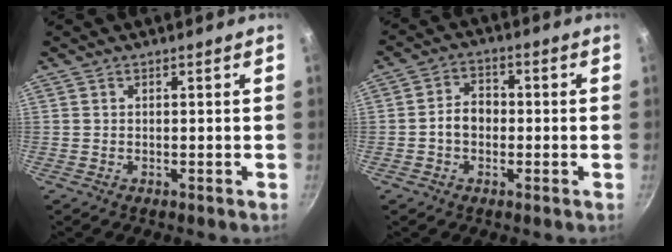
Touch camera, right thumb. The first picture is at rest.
{"total": 5.4, "force": [-0.8, 4.1, 3.3], "torque": [-0.031, 0.021, -0.020]}